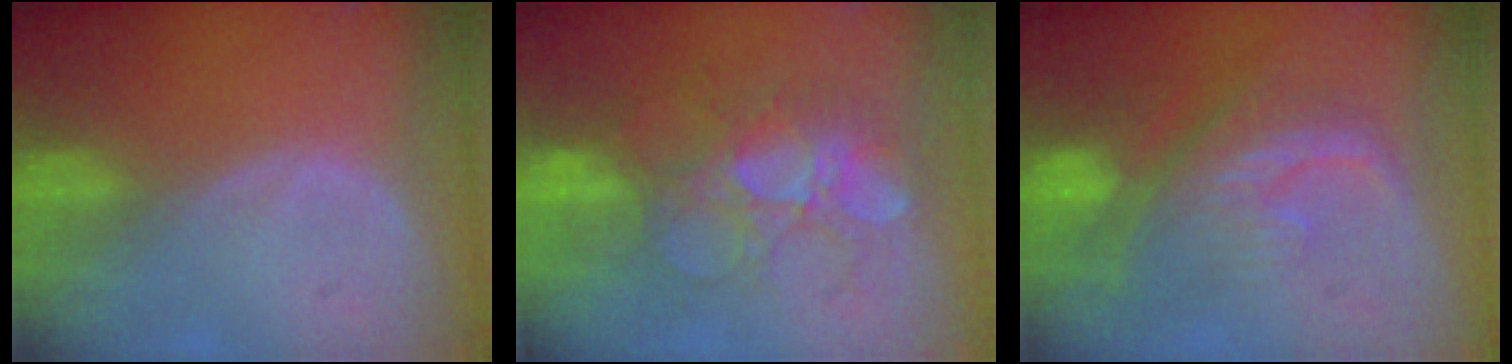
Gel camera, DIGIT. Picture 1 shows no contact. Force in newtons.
{"total": 8.8, "press": 8.7, "slide": 1.6}
{"total": 10.2, "press": 8.9, "slide": 5.0}